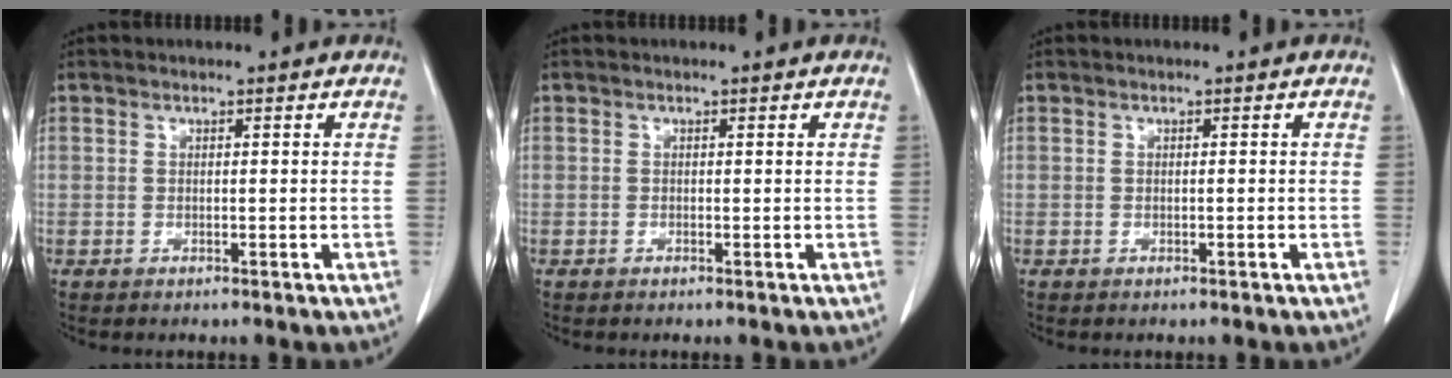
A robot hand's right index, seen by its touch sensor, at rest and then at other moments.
{"total": 0.0}
{"total": 0.0}